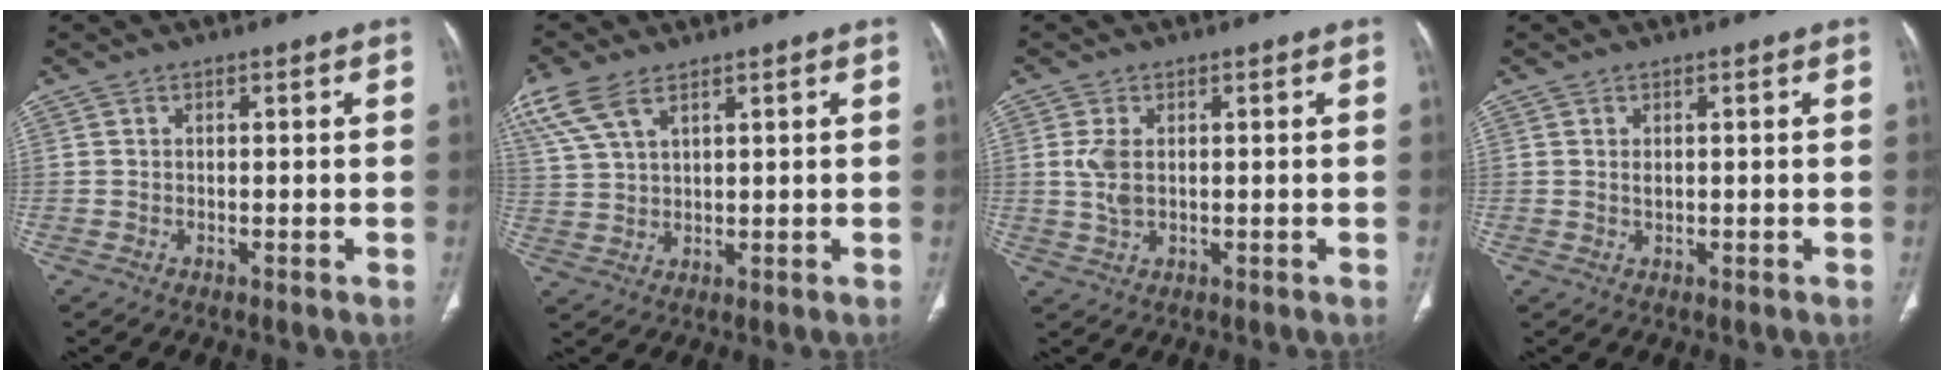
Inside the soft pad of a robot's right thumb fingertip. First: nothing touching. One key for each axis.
{"total": 10.0, "fx": 6.0, "fy": 4.8, "fz": 6.4, "tx": -0.152, "ty": 0.000, "tz": 0.126}
{"total": 3.8, "fx": 0.5, "fy": 2.1, "fz": 3.1, "tx": -0.077, "ty": -0.001, "tz": 0.014}
{"total": 0.9, "fx": 0.2, "fy": 0.5, "fz": 0.7, "tx": -0.014, "ty": -0.002, "tz": 0.007}